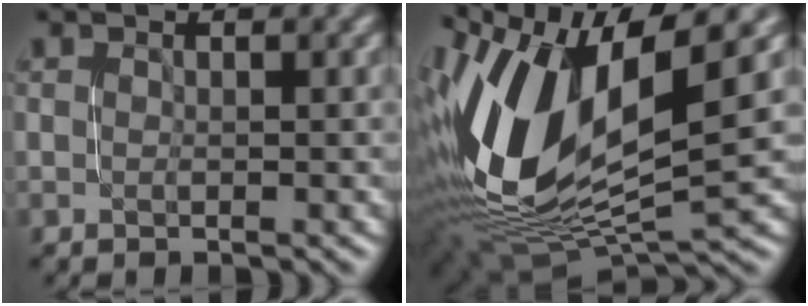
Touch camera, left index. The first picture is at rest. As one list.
[{"total": 13.7, "force": [2.3, 7.0, 11.5], "torque": [-0.242, 0.000, 0.035]}]